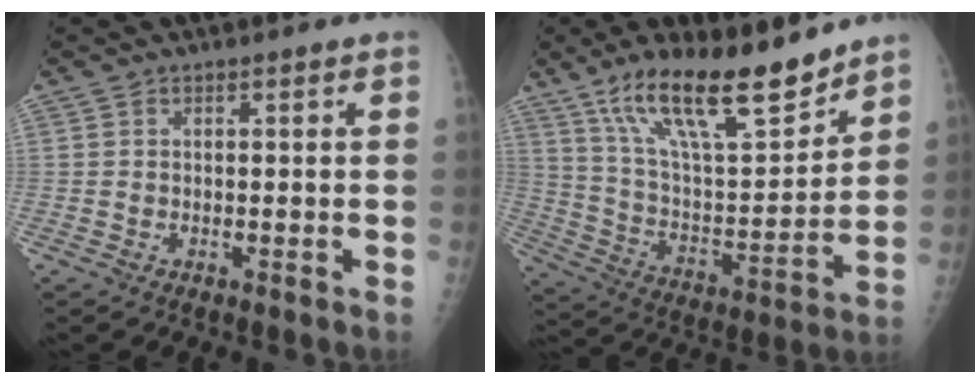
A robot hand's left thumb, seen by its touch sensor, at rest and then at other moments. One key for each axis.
{"total": 20.3, "fx": 14.8, "fy": 5.6, "fz": 12.7, "tx": -0.184, "ty": -0.081, "tz": 0.264}